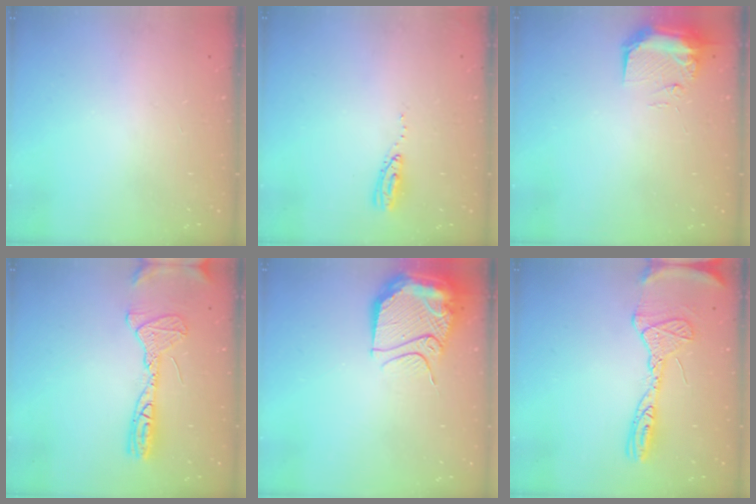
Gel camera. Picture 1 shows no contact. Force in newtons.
{"total": 5.0, "press": 5.0, "slide": 0.5}
{"total": 9.2, "press": 9.0, "slide": 1.5}
{"total": 12.5, "press": 12.3, "slide": 2.3}
{"total": 14.2, "press": 14.2, "slide": 1.4}
{"total": 14.7, "press": 14.6, "slide": 1.4}